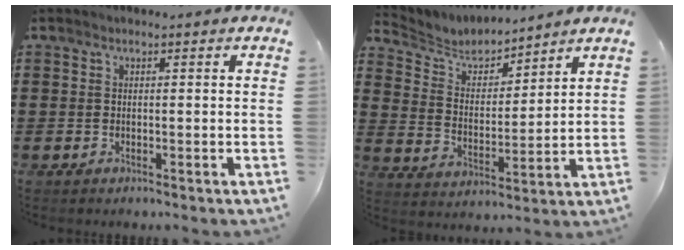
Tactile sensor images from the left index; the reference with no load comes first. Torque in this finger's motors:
{"motor_torque": [0.02, -0.05, 0.00, 0.00]}